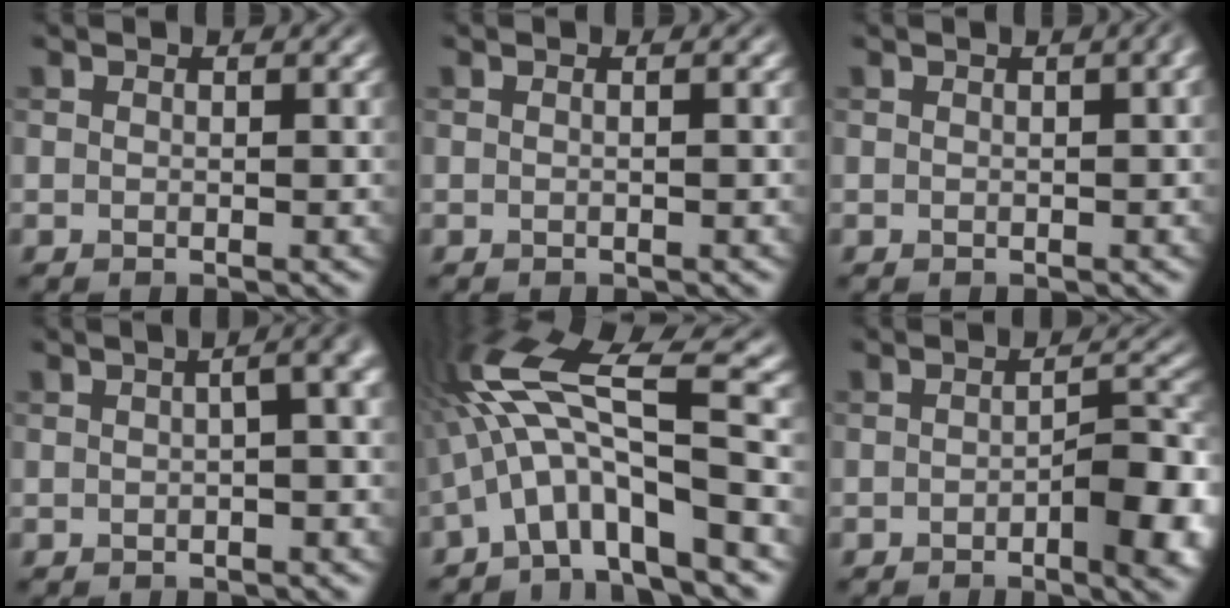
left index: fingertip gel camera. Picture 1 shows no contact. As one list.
[{"total": 0.6, "force": [0.0, 0.3, 0.6], "torque": [-0.008, -0.001, -0.007]}, {"total": 1.9, "force": [0.4, 0.7, 1.7], "torque": [-0.010, 0.009, 0.007]}, {"total": 6.3, "force": [0.7, 2.7, 5.7], "torque": [-0.031, 0.022, -0.008]}, {"total": 10.4, "force": [-1.9, 2.4, 9.9], "torque": [-0.177, 0.030, -0.038]}, {"total": 6.3, "force": [-2.2, 1.9, 5.6], "torque": [-0.078, -0.002, -0.031]}]